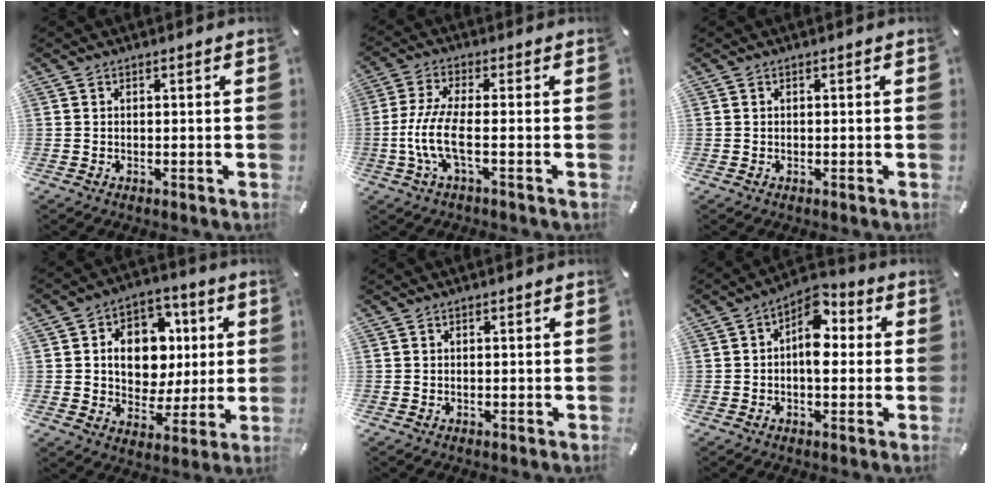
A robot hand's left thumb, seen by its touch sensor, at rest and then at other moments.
{"total": 8.9, "force": [-1.7, 2.4, 8.4], "torque": [-0.187, -0.017, -0.034]}
{"total": 0.0}
{"total": 12.1, "force": [1.2, 10.5, 5.8], "torque": [-0.087, 0.002, 0.031]}
{"total": 0.0}
{"total": 8.3, "force": [1.3, 5.1, 6.4], "torque": [-0.080, -0.008, 0.018]}